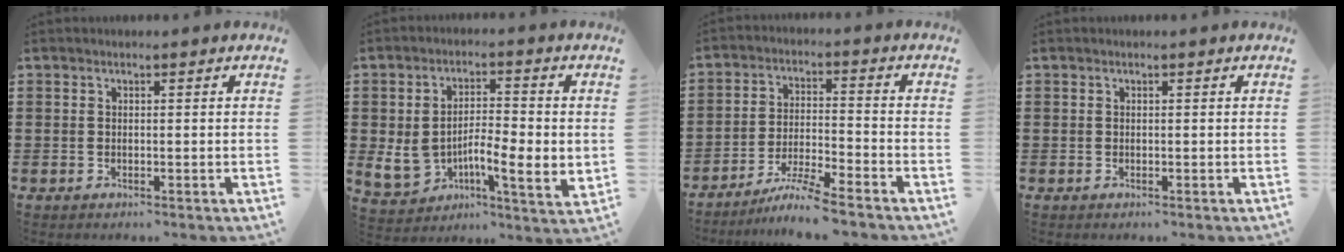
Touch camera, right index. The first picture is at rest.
{"total": 9.0, "force": [-1.1, 4.7, 7.5], "torque": [-0.136, -0.006, -0.017]}
{"total": 6.4, "force": [-5.7, -0.5, 2.9], "torque": [-0.062, -0.016, -0.111]}
{"total": 0.0}